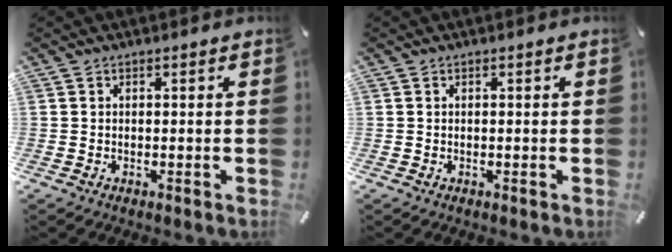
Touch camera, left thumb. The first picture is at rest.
{"total": 0.0}